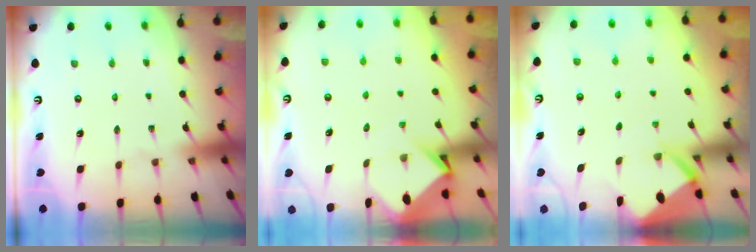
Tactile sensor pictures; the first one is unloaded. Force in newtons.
{"total": 3.3, "press": 3.3, "slide": 0.2}
{"total": 2.7, "press": 2.6, "slide": 0.3}